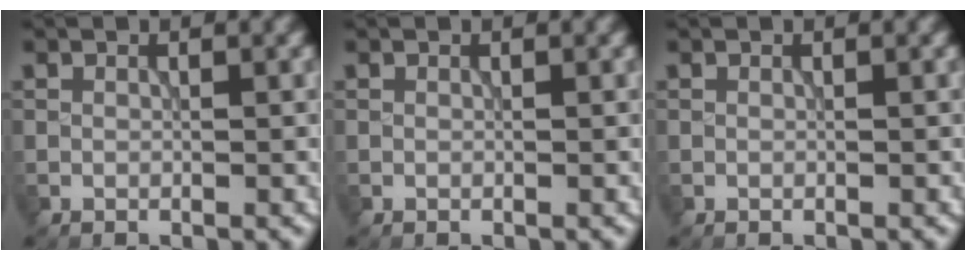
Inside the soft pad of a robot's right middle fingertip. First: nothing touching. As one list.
[{"total": 0.0}, {"total": 0.0}]